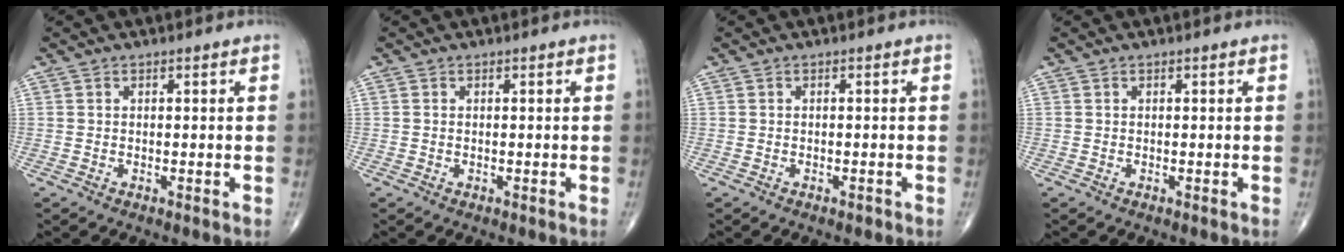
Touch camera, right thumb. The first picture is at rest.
{"total": 0.0}
{"total": 0.6, "force": [-0.5, 0.3, 0.3], "torque": [-0.005, 0.001, -0.007]}
{"total": 0.0}